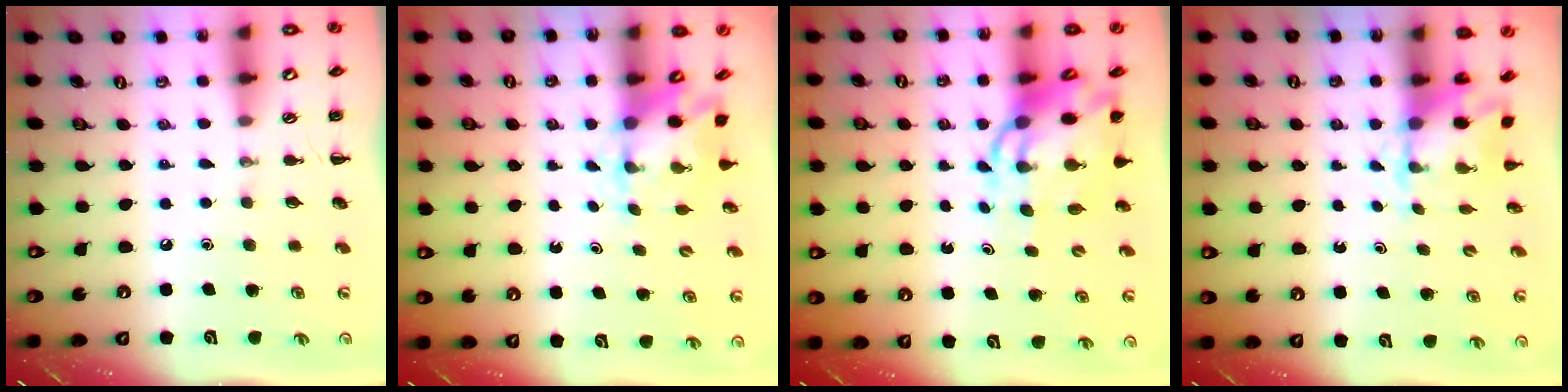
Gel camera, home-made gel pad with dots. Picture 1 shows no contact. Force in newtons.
{"total": 2.5, "press": 2.3, "slide": 1.0}
{"total": 9.0, "press": 8.6, "slide": 2.6}
{"total": 3.1, "press": 3.0, "slide": 0.5}